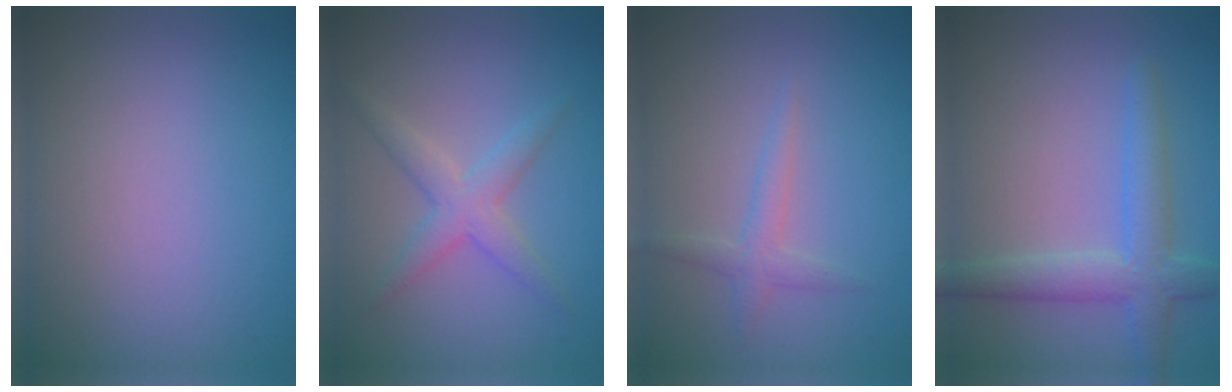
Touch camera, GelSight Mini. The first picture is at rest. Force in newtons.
{"total": 2.9, "press": 2.9, "slide": 0.0}
{"total": 1.7, "press": 1.7, "slide": 0.1}
{"total": 4.1, "press": 4.1, "slide": 0.3}